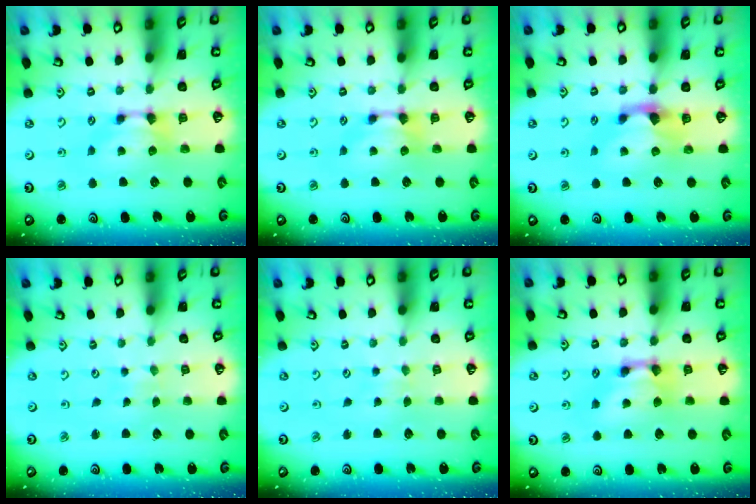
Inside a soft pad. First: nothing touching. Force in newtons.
{"total": 0.0}
{"total": 1.2, "press": 0.9, "slide": 0.9}
{"total": 5.3, "press": 5.2, "slide": 0.2}
{"total": 3.5, "press": 3.5, "slide": 0.1}
{"total": 2.7, "press": 2.7, "slide": 0.2}